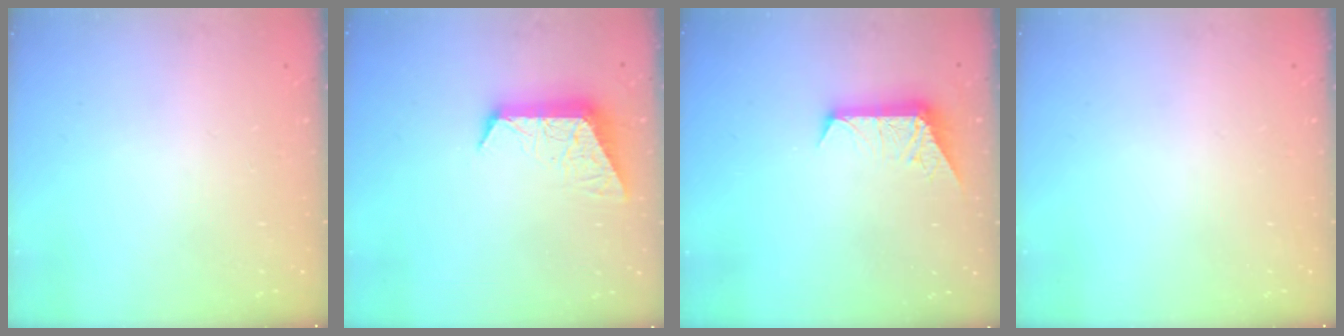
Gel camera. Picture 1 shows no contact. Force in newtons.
{"total": 10.0, "press": 10.0, "slide": 0.3}
{"total": 8.1, "press": 8.1, "slide": 0.7}
{"total": 0.0}